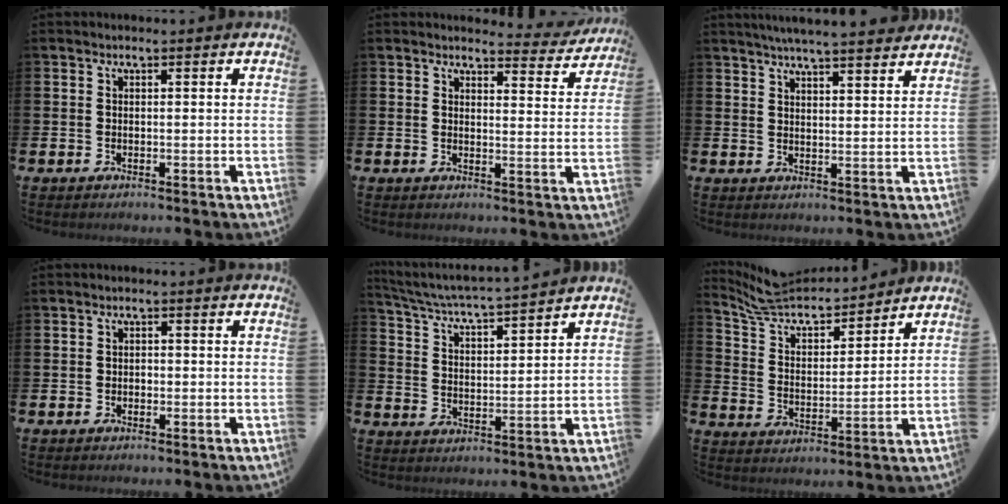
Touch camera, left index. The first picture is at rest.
{"total": 3.3, "force": [3.2, 0.8, 0.2], "torque": [-0.007, -0.022, 0.054]}
{"total": 5.1, "force": [5.0, -0.6, 0.9], "torque": [-0.031, -0.025, 0.089]}
{"total": 0.8, "force": [-0.3, 0.7, 0.2], "torque": [-0.003, 0.004, -0.008]}
{"total": 4.7, "force": [4.6, -0.2, 1.0], "torque": [-0.045, -0.039, 0.074]}
{"total": 7.0, "force": [6.7, 1.7, 1.2], "torque": [-0.063, -0.055, 0.117]}